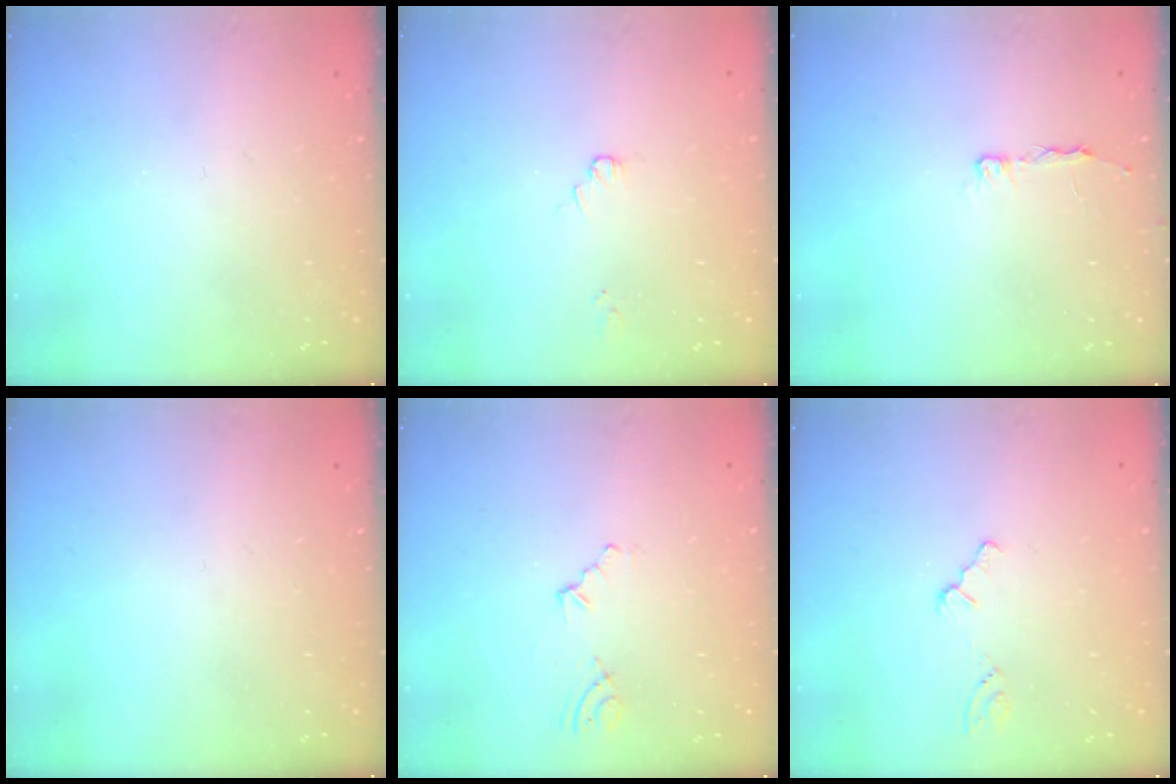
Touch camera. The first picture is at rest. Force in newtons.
{"total": 0.9, "press": 0.8, "slide": 0.2}
{"total": 3.3, "press": 3.3, "slide": 0.3}
{"total": 0.0}
{"total": 2.7, "press": 1.9, "slide": 2.0}
{"total": 0.0}